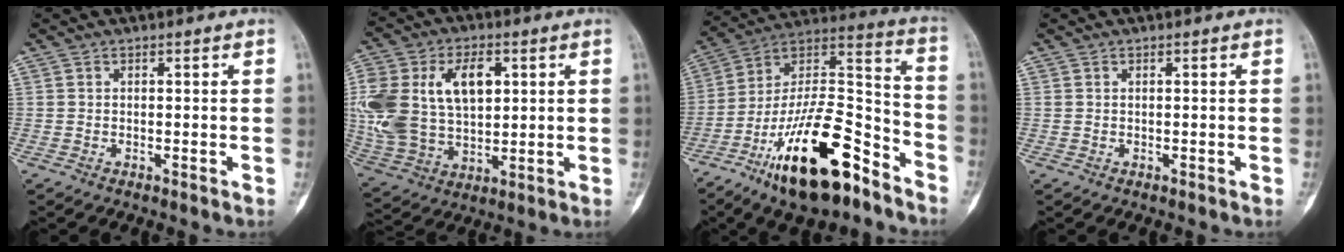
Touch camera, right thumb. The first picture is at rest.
{"total": 22.1, "force": [4.8, 14.2, 16.3], "torque": [-0.346, 0.008, 0.097]}
{"total": 25.1, "force": [-14.6, 9.5, 18.0], "torque": [-0.299, 0.092, -0.246]}
{"total": 0.0}